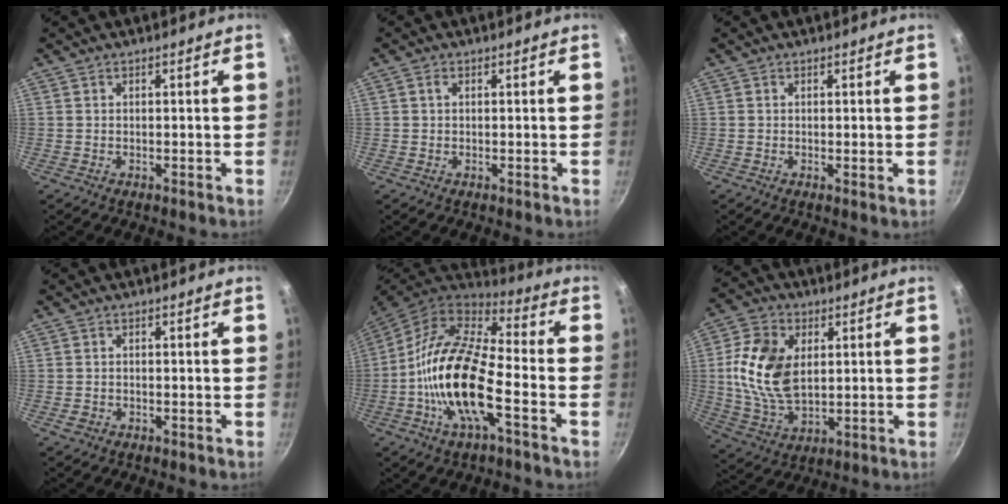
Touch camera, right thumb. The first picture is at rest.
{"total": 1.1, "force": [0.3, 0.8, 0.7], "torque": [-0.012, 0.006, 0.004]}
{"total": 0.7, "force": [0.1, 0.1, 0.6], "torque": [-0.012, -0.003, 0.000]}
{"total": 1.4, "force": [-0.6, 1.1, 0.6], "torque": [-0.013, 0.003, -0.008]}
{"total": 19.3, "force": [-5.0, 7.5, 17.0], "torque": [-0.317, 0.037, -0.114]}
{"total": 14.8, "force": [2.3, 9.5, 11.1], "torque": [-0.200, -0.009, 0.047]}